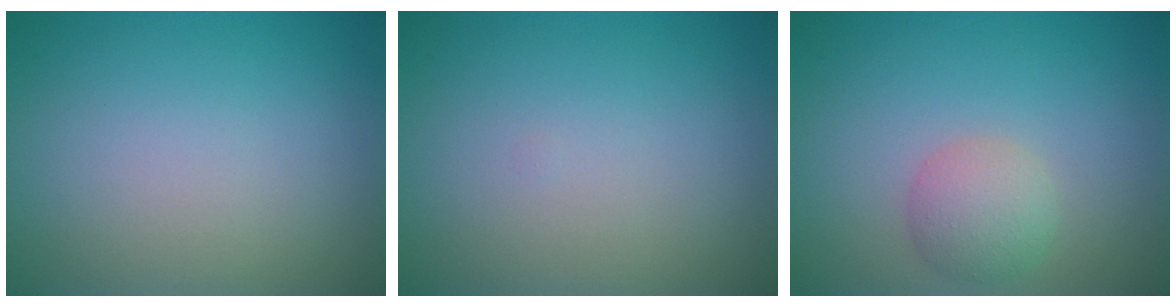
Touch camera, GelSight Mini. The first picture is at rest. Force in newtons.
{"total": 0.0}
{"total": 2.8, "press": 2.8, "slide": 0.2}